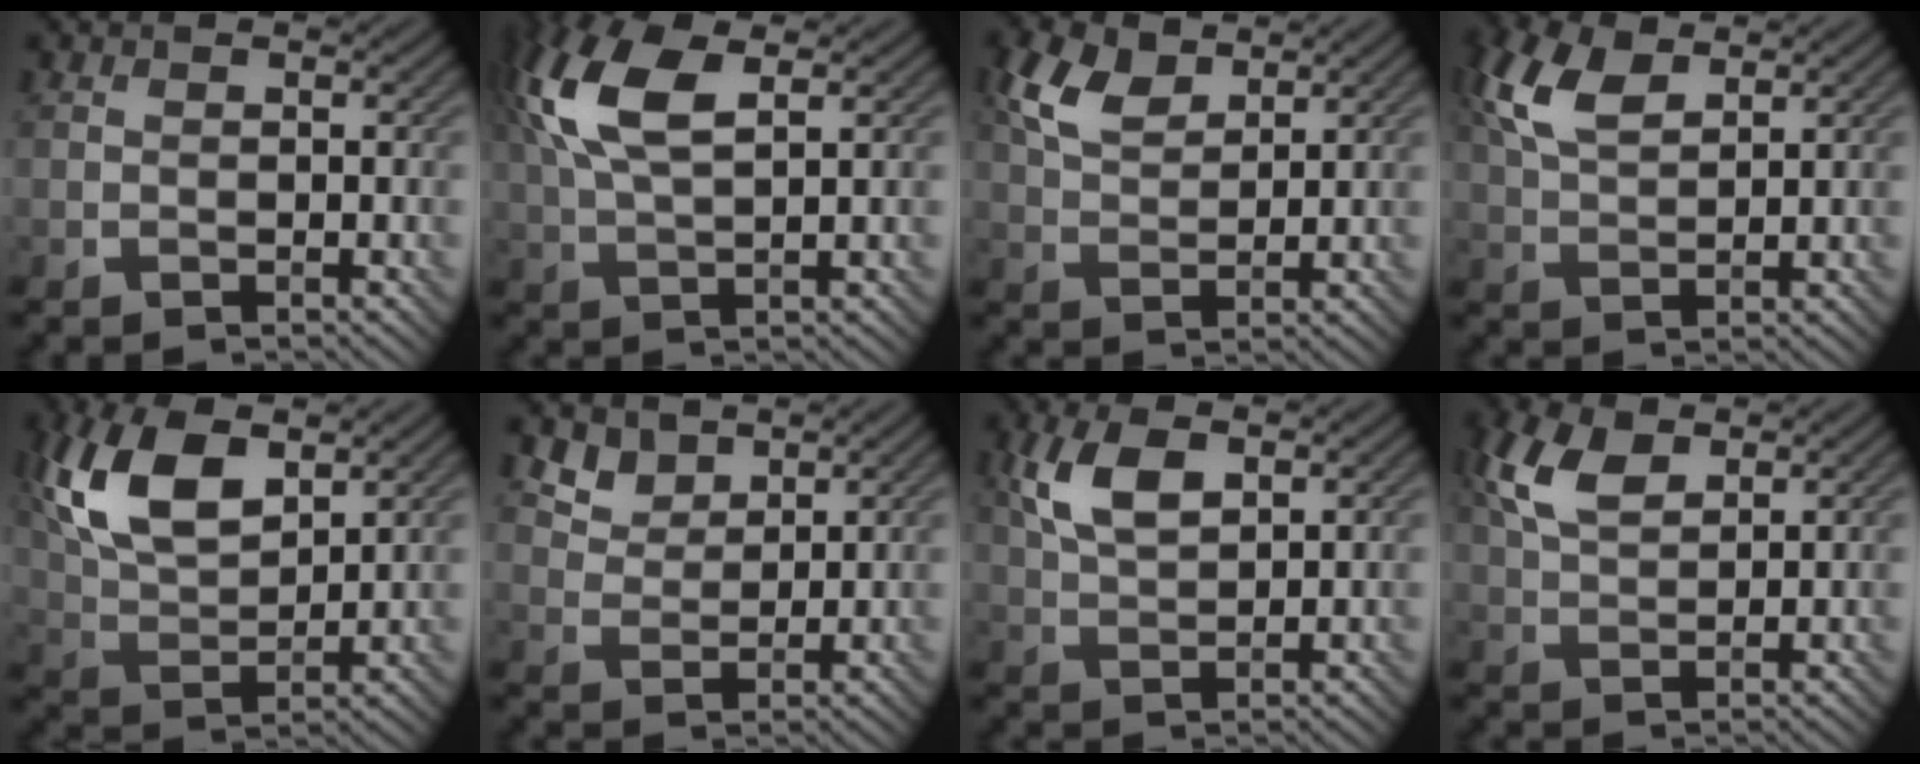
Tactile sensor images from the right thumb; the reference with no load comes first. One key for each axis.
{"total": 9.9, "fx": 3.7, "fy": 3.8, "fz": 8.3, "tx": -0.206, "ty": 0.021, "tz": 0.069}
{"total": 5.6, "fx": 3.4, "fy": 2.7, "fz": 3.6, "tx": -0.085, "ty": 0.006, "tz": 0.070}
{"total": 6.5, "fx": 3.5, "fy": 2.8, "fz": 4.8, "tx": -0.117, "ty": 0.013, "tz": 0.069}
{"total": 11.1, "fx": 5.0, "fy": 5.3, "fz": 8.4, "tx": -0.203, "ty": 0.016, "tz": 0.099}
{"total": 3.9, "fx": 3.0, "fy": 2.1, "fz": 1.4, "tx": -0.040, "ty": -0.008, "tz": 0.067}
{"total": 5.6, "fx": 2.4, "fy": 2.6, "fz": 4.4, "tx": -0.103, "ty": 0.003, "tz": 0.047}
{"total": 5.7, "fx": 3.0, "fy": 2.6, "fz": 4.1, "tx": -0.101, "ty": 0.010, "tz": 0.061}